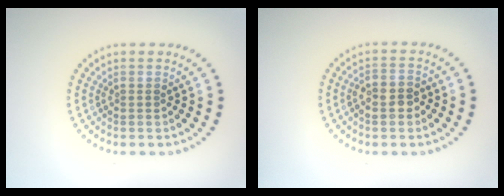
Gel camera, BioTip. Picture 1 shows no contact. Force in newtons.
{"total": 2.3, "press": 2.1, "slide": 0.8}